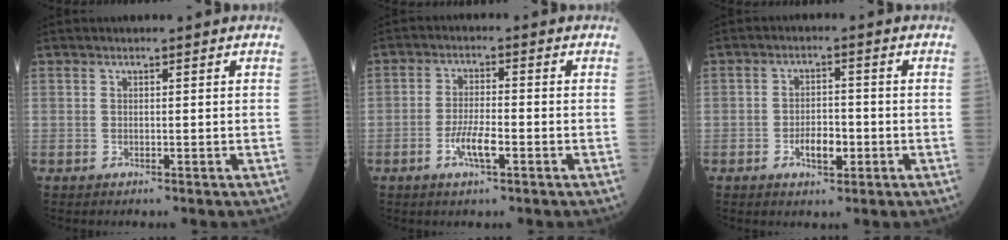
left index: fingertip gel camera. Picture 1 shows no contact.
{"total": 4.7, "force": [-2.1, 0.9, 4.1], "torque": [-0.081, 0.000, -0.040]}
{"total": 4.2, "force": [-1.7, 2.0, 3.4], "torque": [-0.057, 0.003, -0.027]}